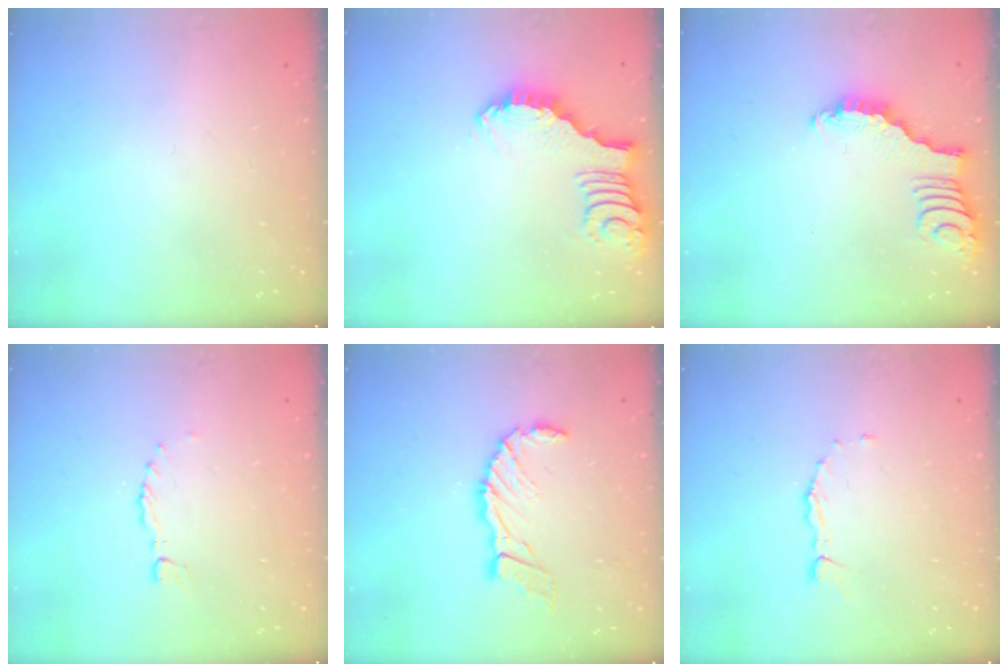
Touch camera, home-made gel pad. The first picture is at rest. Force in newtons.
{"total": 1.7, "press": 1.6, "slide": 0.4}
{"total": 3.4, "press": 3.4, "slide": 0.5}
{"total": 0.0}
{"total": 10.7, "press": 10.6, "slide": 1.4}
{"total": 1.9, "press": 1.9, "slide": 0.2}